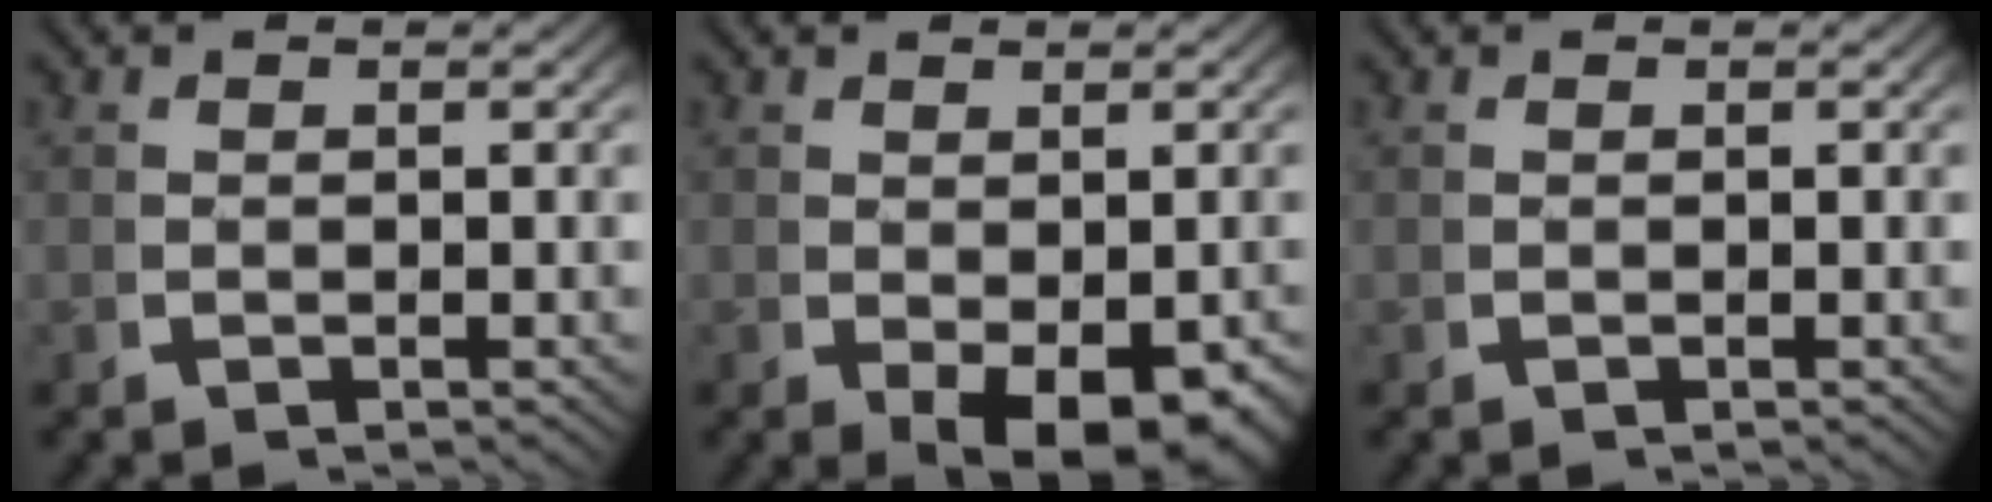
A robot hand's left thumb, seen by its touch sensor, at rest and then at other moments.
{"total": 4.6, "force": [-1.2, 2.5, 3.7], "torque": [-0.070, -0.035, 0.005]}
{"total": 0.0}